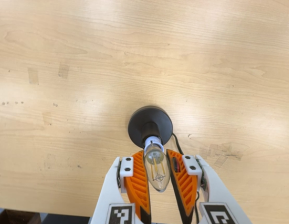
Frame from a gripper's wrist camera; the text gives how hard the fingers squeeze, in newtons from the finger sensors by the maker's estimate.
{"total": 14.8, "left": 14.9, "right": 14.7}